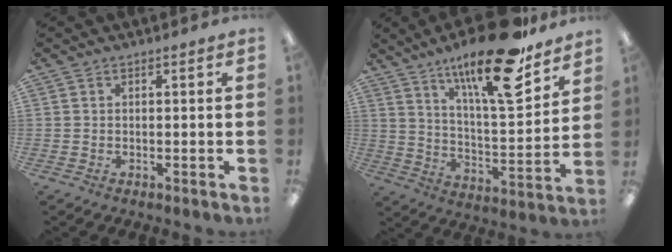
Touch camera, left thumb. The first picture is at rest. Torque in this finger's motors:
{"motor_torque": [0.51, 0.52, 1.58, -1.19, 0.21]}